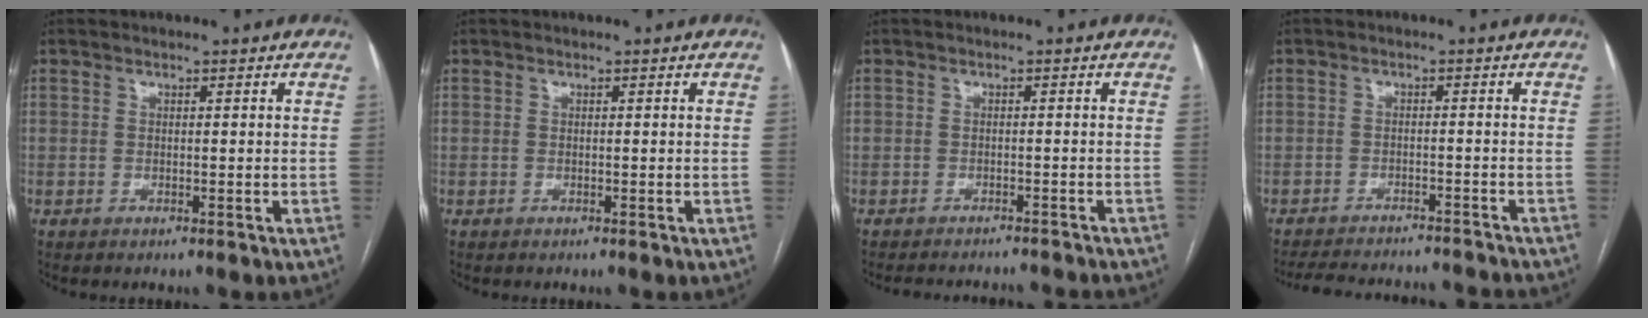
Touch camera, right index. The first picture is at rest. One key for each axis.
{"total": 0.0}
{"total": 8.2, "fx": -7.8, "fy": 2.1, "fz": 1.5, "tx": -0.018, "ty": 0.005, "tz": -0.091}
{"total": 13.6, "fx": -12.7, "fy": 3.1, "fz": 3.6, "tx": -0.070, "ty": 0.005, "tz": -0.163}